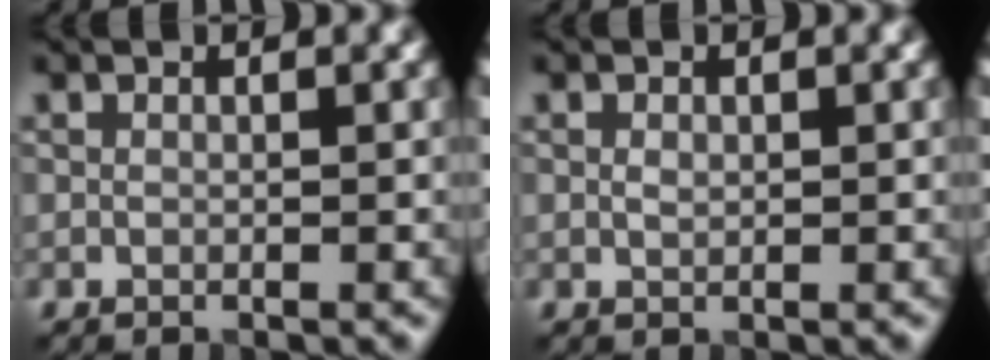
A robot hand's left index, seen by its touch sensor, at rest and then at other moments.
{"total": 0.8, "force": [0.1, 0.5, 0.5], "torque": [-0.010, -0.001, 0.003]}